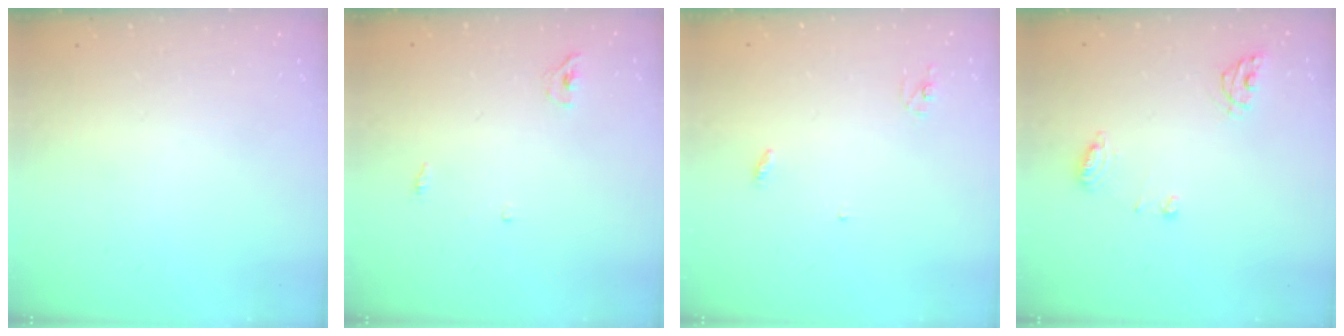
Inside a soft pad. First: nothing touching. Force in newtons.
{"total": 3.4, "press": 3.4, "slide": 0.7}
{"total": 2.8, "press": 2.8, "slide": 0.2}
{"total": 7.2, "press": 7.2, "slide": 0.8}